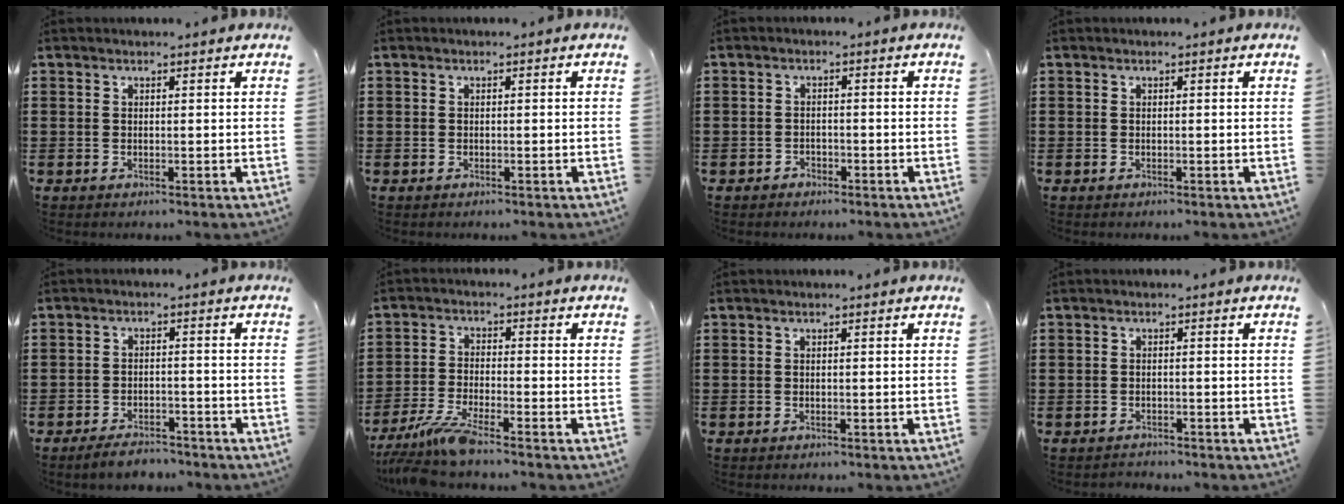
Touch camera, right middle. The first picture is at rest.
{"total": 0.0}
{"total": 1.6, "force": [-1.4, 0.9, -0.1], "torque": [-0.003, 0.003, -0.031]}
{"total": 0.0}
{"total": 3.5, "force": [-3.4, 0.7, 0.7], "torque": [-0.014, 0.007, -0.068]}
{"total": 6.0, "force": [-4.9, 0.2, 3.3], "torque": [-0.085, -0.021, -0.099]}
{"total": 0.0}
{"total": 1.4, "force": [-1.3, 0.3, -0.2], "torque": [-0.002, 0.003, -0.031]}